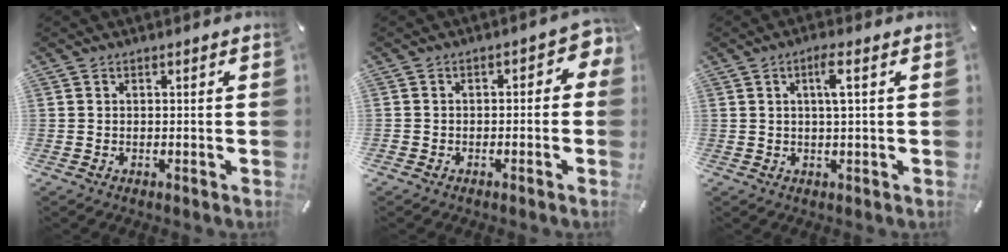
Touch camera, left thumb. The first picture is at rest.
{"total": 4.0, "force": [-1.3, 2.6, 2.7], "torque": [-0.040, 0.015, -0.027]}
{"total": 4.7, "force": [1.3, 0.9, 4.5], "torque": [-0.081, 0.001, 0.017]}